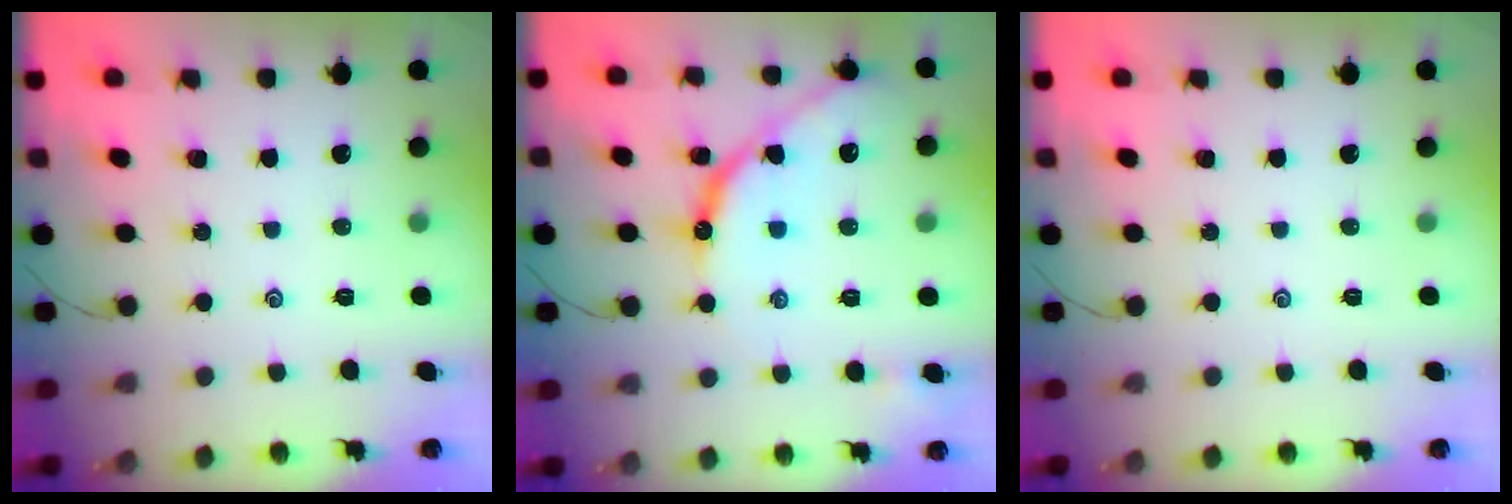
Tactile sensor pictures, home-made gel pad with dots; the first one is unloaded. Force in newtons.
{"total": 13.0, "press": 12.9, "slide": 0.9}
{"total": 0.0}